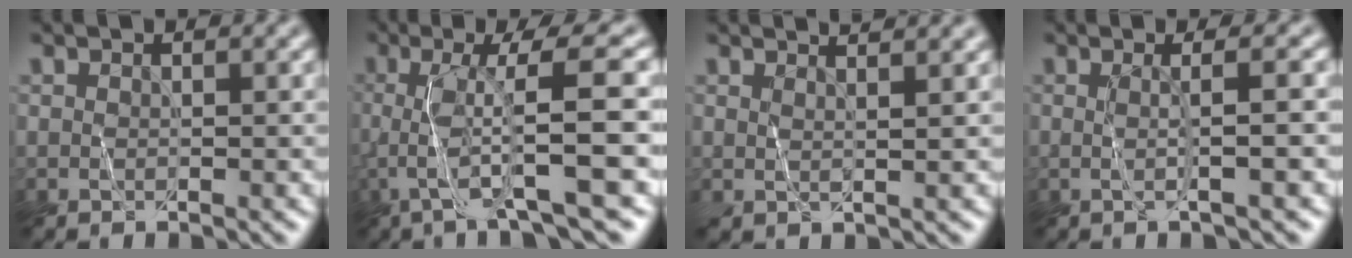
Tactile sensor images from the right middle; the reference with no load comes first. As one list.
[{"total": 8.9, "force": [-1.7, 1.4, 8.6], "torque": [-0.122, 0.014, -0.030]}, {"total": 3.1, "force": [2.5, 0.9, 1.5], "torque": [-0.008, 0.016, 0.013]}, {"total": 2.9, "force": [0.0, 0.6, 2.9], "torque": [-0.044, 0.002, -0.010]}]